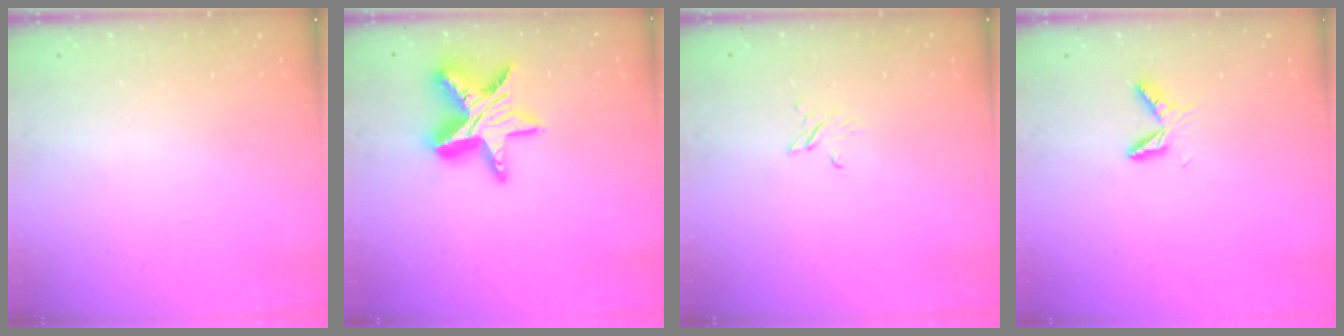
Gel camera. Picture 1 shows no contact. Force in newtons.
{"total": 16.5, "press": 16.4, "slide": 1.2}
{"total": 2.4, "press": 2.4, "slide": 0.3}
{"total": 6.5, "press": 6.5, "slide": 0.4}